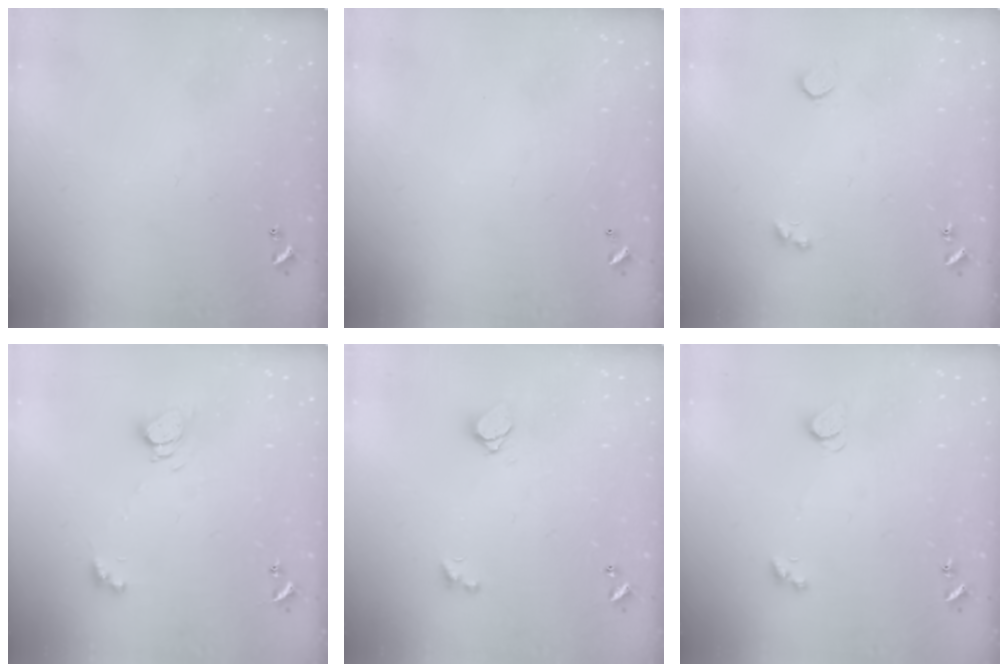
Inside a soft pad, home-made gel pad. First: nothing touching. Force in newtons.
{"total": 2.8, "press": 2.8, "slide": 0.1}
{"total": 2.6, "press": 2.2, "slide": 1.2}
{"total": 5.9, "press": 5.9, "slide": 0.5}
{"total": 1.6, "press": 1.5, "slide": 0.5}
{"total": 2.6, "press": 2.6, "slide": 0.5}